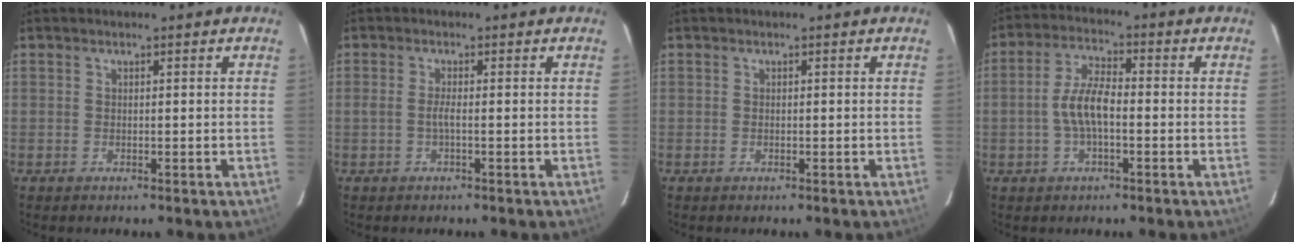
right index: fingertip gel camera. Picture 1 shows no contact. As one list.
[{"total": 1.6, "force": [-0.5, -0.1, 1.5], "torque": [-0.029, 0.000, -0.012]}, {"total": 0.0}, {"total": 6.9, "force": [-1.4, 2.6, 6.2], "torque": [-0.128, 0.011, -0.028]}]